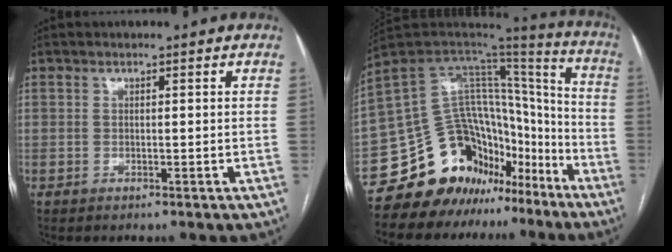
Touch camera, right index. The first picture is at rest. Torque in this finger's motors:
{"motor_torque": [0.33, -0.28, 0.02, -0.09]}